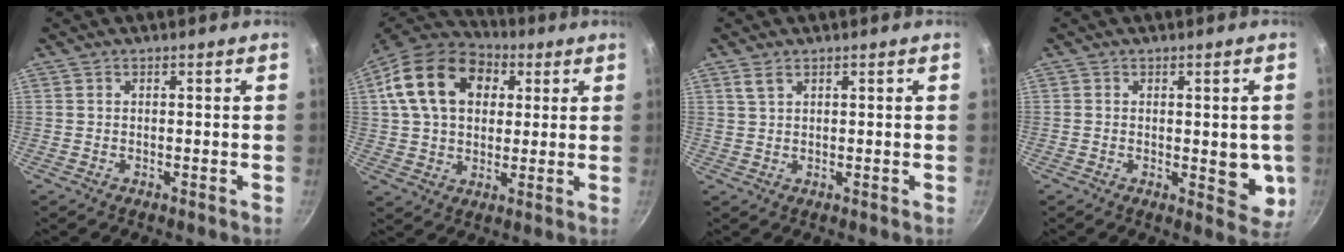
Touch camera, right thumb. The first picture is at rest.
{"total": 19.4, "force": [5.8, 13.6, 12.5], "torque": [-0.204, 0.014, 0.089]}
{"total": 2.2, "force": [1.4, 1.0, 1.4], "torque": [-0.026, -0.003, 0.030]}
{"total": 6.6, "force": [-0.3, 3.1, 5.8], "torque": [-0.054, -0.017, -0.003]}